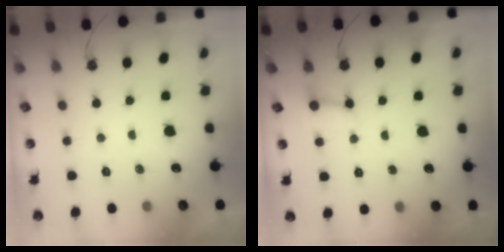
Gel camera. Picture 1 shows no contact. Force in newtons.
{"total": 3.2, "press": 3.2, "slide": 0.3}